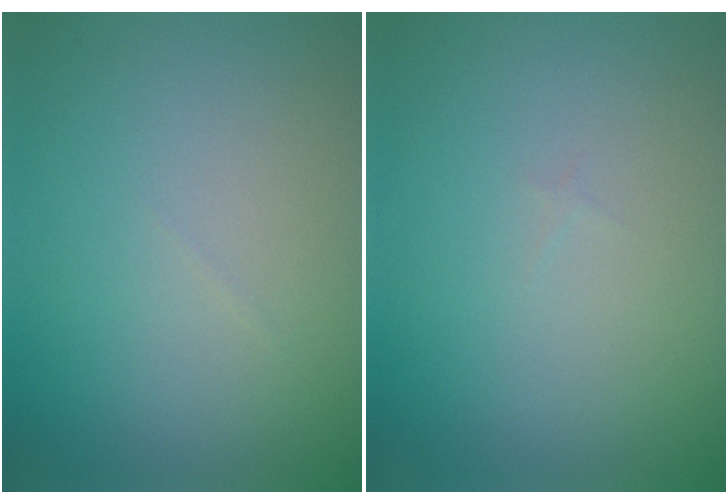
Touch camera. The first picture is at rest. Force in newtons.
{"total": 0.0}